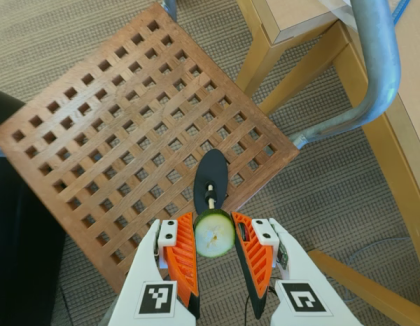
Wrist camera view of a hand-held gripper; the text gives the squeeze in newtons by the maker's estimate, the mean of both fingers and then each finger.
{"total": 7.4, "left": 7.3, "right": 7.6}